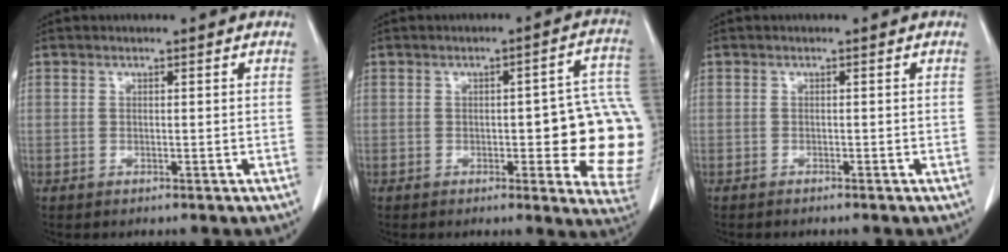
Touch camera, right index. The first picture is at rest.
{"total": 15.0, "force": [-1.5, 3.8, 14.4], "torque": [-0.113, 0.018, -0.012]}
{"total": 0.5, "force": [-0.5, 0.0, 0.1], "torque": [-0.006, -0.002, -0.010]}